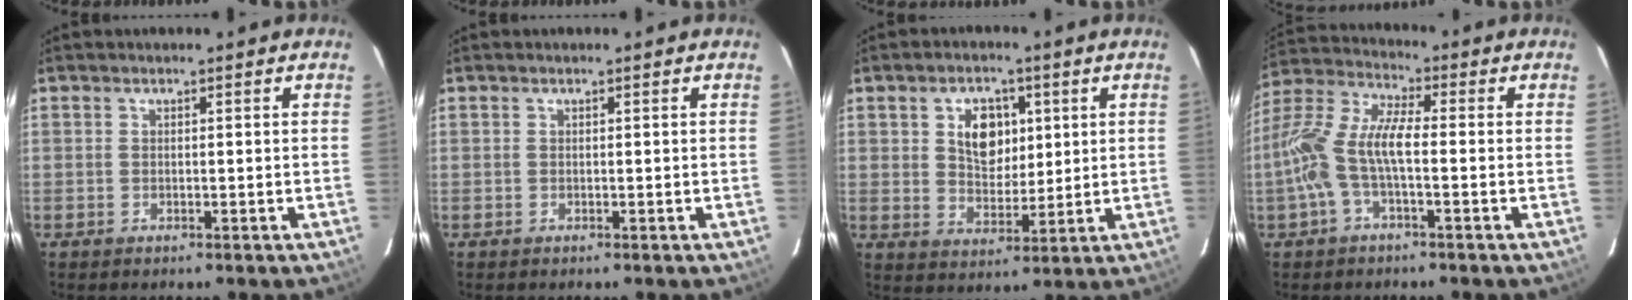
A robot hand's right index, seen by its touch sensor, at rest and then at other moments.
{"total": 0.0}
{"total": 8.1, "force": [2.5, 5.5, 5.4], "torque": [-0.090, 0.009, 0.049]}
{"total": 10.8, "force": [-2.3, 3.3, 10.0], "torque": [-0.221, 0.010, -0.048]}